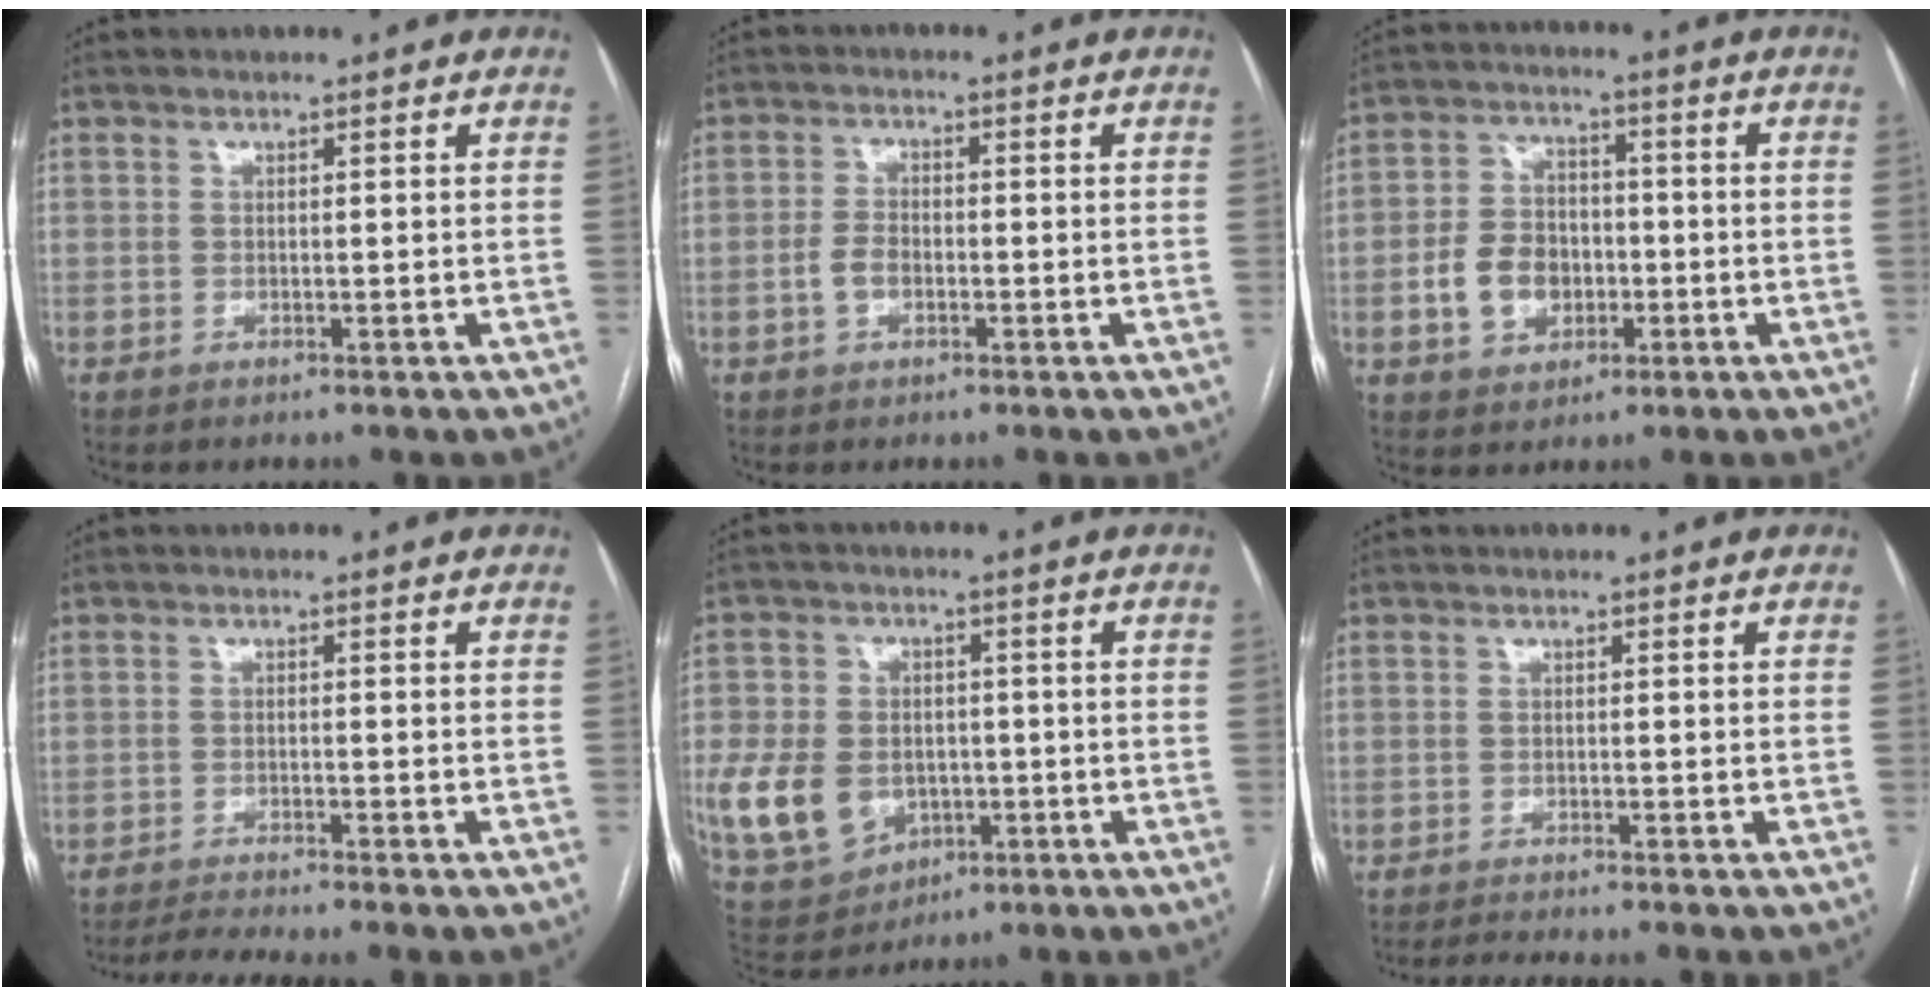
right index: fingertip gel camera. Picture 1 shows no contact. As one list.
[{"total": 3.5, "force": [-1.0, 2.3, 2.5], "torque": [-0.053, 0.009, -0.018]}, {"total": 8.8, "force": [-1.9, 6.7, 5.4], "torque": [-0.117, 0.022, -0.029]}, {"total": 4.8, "force": [-4.3, -1.4, 1.6], "torque": [-0.027, -0.015, -0.075]}, {"total": 15.7, "force": [-3.5, 12.2, 9.2], "torque": [-0.235, 0.008, -0.039]}, {"total": 3.7, "force": [-3.3, -0.9, 1.3], "torque": [-0.019, -0.008, -0.052]}]